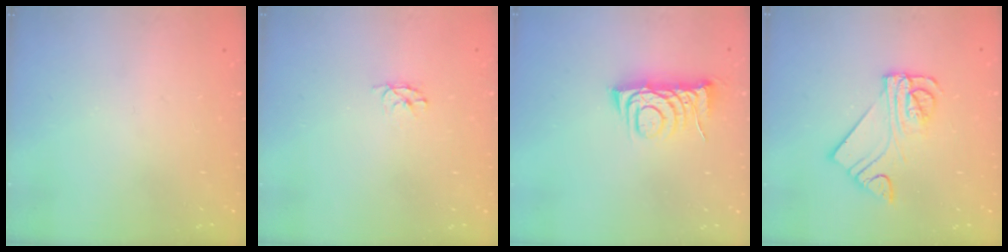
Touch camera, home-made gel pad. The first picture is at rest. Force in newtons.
{"total": 2.9, "press": 2.9, "slide": 0.3}
{"total": 7.1, "press": 7.1, "slide": 0.9}
{"total": 11.4, "press": 11.3, "slide": 1.2}